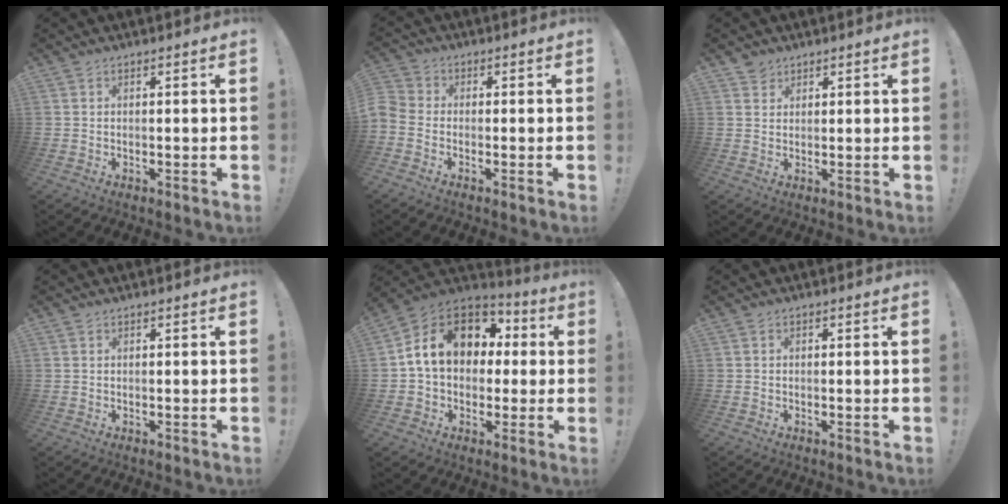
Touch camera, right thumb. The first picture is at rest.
{"total": 3.2, "force": [-1.8, 2.2, 1.6], "torque": [-0.041, 0.001, -0.034]}
{"total": 2.5, "force": [1.9, 1.6, 0.3], "torque": [-0.003, -0.009, 0.035]}
{"total": 0.0}
{"total": 16.3, "force": [4.0, 12.3, 9.8], "torque": [-0.150, 0.003, 0.079]}
{"total": 0.6, "force": [-0.4, 0.3, 0.2], "torque": [-0.004, 0.001, -0.008]}